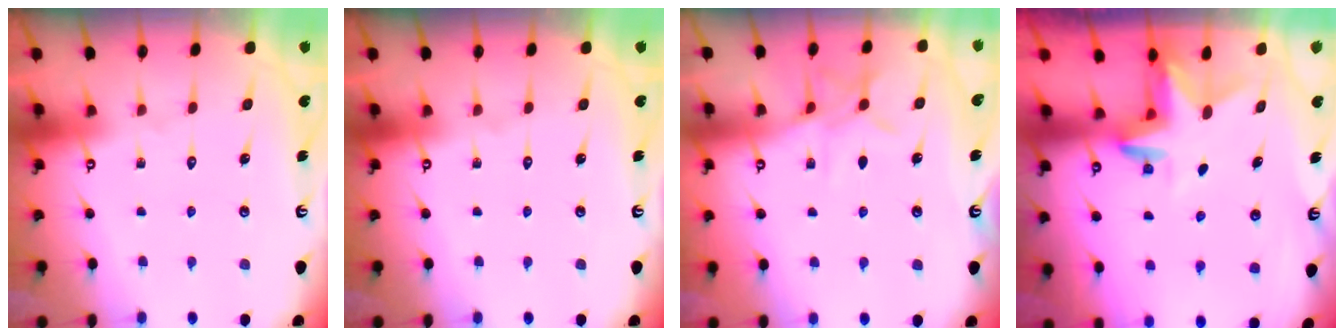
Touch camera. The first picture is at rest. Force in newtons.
{"total": 0.0}
{"total": 7.1, "press": 7.1, "slide": 0.5}
{"total": 2.9, "press": 2.9, "slide": 0.2}